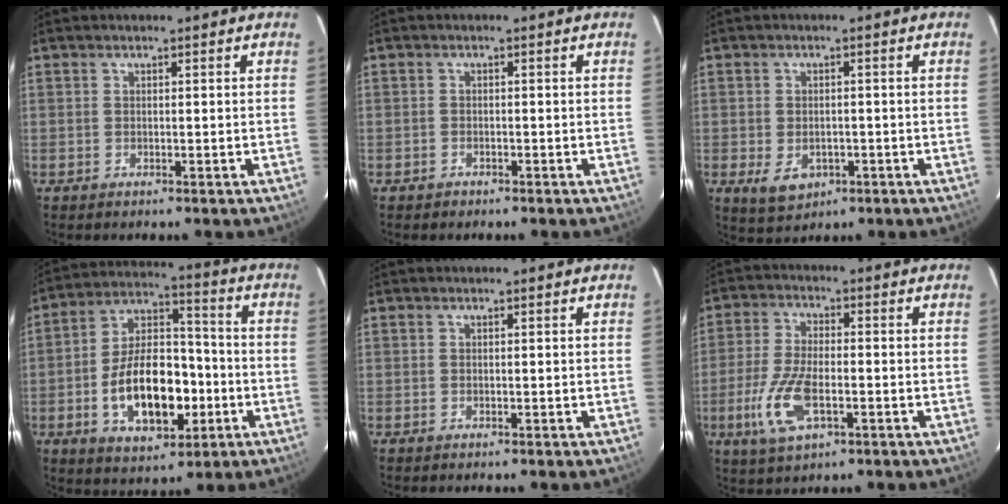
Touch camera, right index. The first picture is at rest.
{"total": 1.2, "force": [-0.9, 0.8, 0.0], "torque": [-0.004, 0.004, -0.012]}
{"total": 5.8, "force": [-2.0, 4.1, 3.5], "torque": [-0.075, -0.010, -0.023]}
{"total": 16.8, "force": [-4.6, 9.2, 13.3], "torque": [-0.254, 0.020, -0.065]}
{"total": 0.0}
{"total": 10.7, "force": [-3.6, 4.5, 9.0], "torque": [-0.199, -0.008, -0.067]}